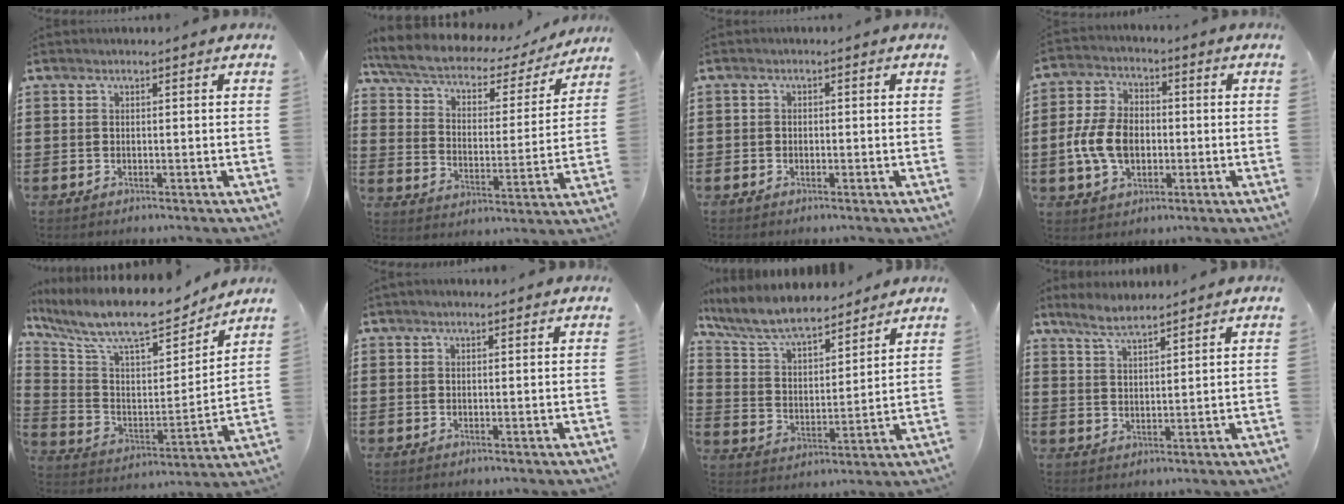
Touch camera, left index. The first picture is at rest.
{"total": 5.4, "force": [4.6, 1.6, 2.5], "torque": [-0.069, -0.033, 0.076]}
{"total": 1.0, "force": [-0.4, 0.9, 0.2], "torque": [-0.008, 0.003, -0.010]}
{"total": 8.4, "force": [-1.4, 5.8, 5.9], "torque": [-0.143, 0.005, -0.032]}
{"total": 12.3, "force": [10.2, 2.8, 6.4], "torque": [-0.158, -0.062, 0.174]}
{"total": 0.6, "force": [0.4, 0.2, 0.4], "torque": [-0.009, 0.003, 0.007]}
{"total": 8.4, "force": [7.7, 1.7, 3.0], "torque": [-0.091, -0.035, 0.138]}
{"total": 4.3, "force": [3.7, 0.7, 2.1], "torque": [-0.051, -0.002, 0.068]}